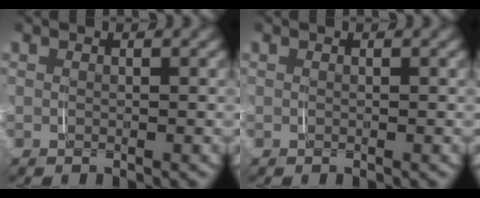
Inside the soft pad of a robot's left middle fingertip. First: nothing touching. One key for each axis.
{"total": 0.0}